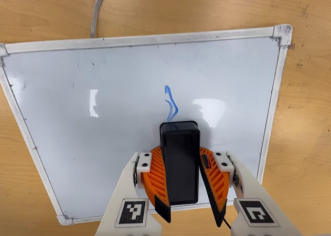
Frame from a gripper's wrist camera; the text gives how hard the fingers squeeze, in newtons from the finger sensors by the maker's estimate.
{"total": 11.9, "left": 13.3, "right": 10.4}